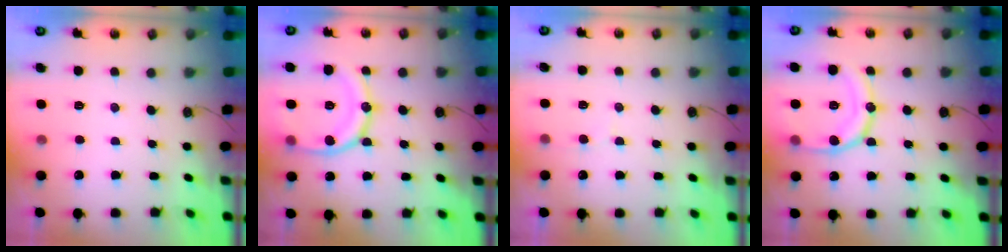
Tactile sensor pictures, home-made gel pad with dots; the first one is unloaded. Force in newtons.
{"total": 16.9, "press": 16.8, "slide": 1.8}
{"total": 5.4, "press": 5.4, "slide": 0.5}
{"total": 15.9, "press": 15.8, "slide": 1.8}